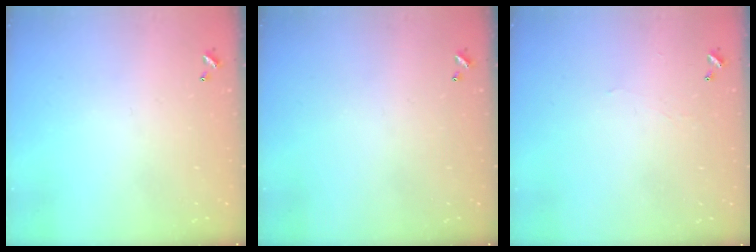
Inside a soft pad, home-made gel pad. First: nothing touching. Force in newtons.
{"total": 0.0}
{"total": 0.9, "press": 0.7, "slide": 0.4}